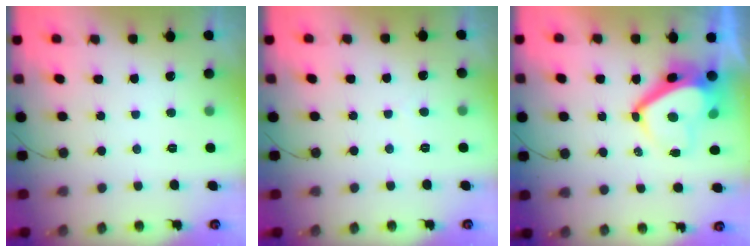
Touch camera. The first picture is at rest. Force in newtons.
{"total": 2.7, "press": 2.7, "slide": 0.2}
{"total": 7.7, "press": 7.7, "slide": 0.7}